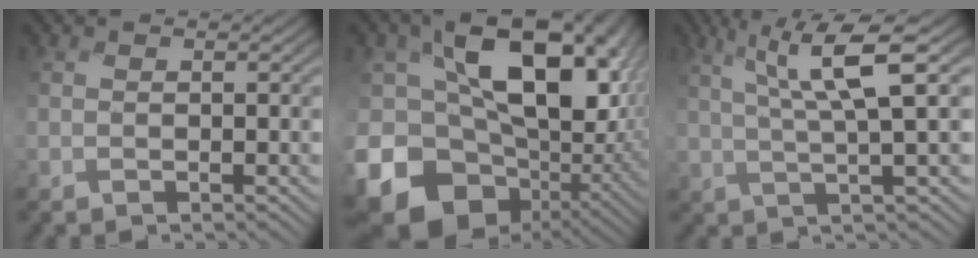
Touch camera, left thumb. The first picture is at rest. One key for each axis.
{"total": 19.3, "fx": -3.7, "fy": 13.3, "fz": 13.5, "tx": -0.242, "ty": -0.031, "tz": -0.047}
{"total": 7.9, "fx": 2.9, "fy": 1.1, "fz": 7.2, "tx": -0.142, "ty": 0.019, "tz": 0.057}